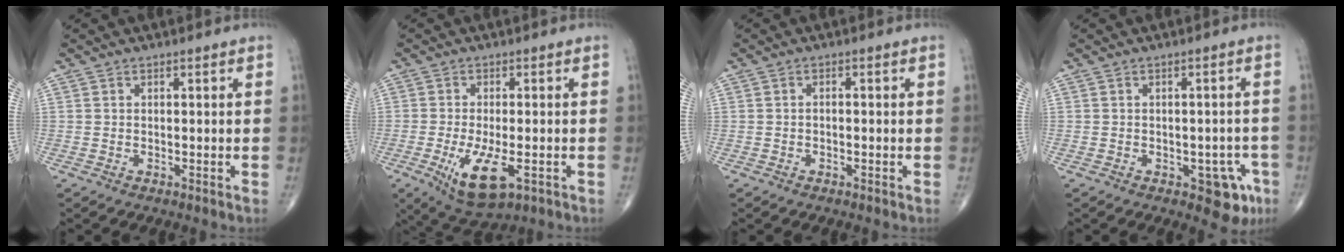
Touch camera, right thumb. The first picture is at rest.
{"total": 9.6, "force": [-3.4, 3.8, 8.2], "torque": [-0.149, -0.016, -0.047]}
{"total": 0.7, "force": [-0.3, 0.4, 0.5], "torque": [-0.007, 0.003, -0.007]}
{"total": 6.2, "force": [-2.9, 3.3, 4.4], "torque": [-0.021, 0.014, -0.031]}